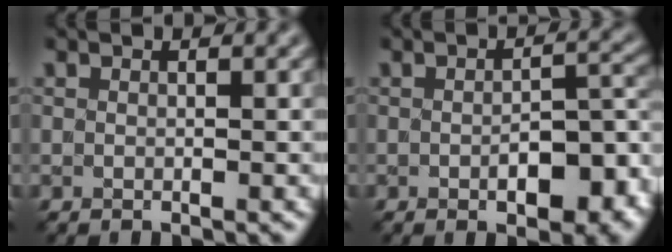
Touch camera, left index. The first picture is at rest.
{"total": 6.3, "force": [-2.2, 2.8, 5.2], "torque": [-0.072, -0.004, -0.025]}